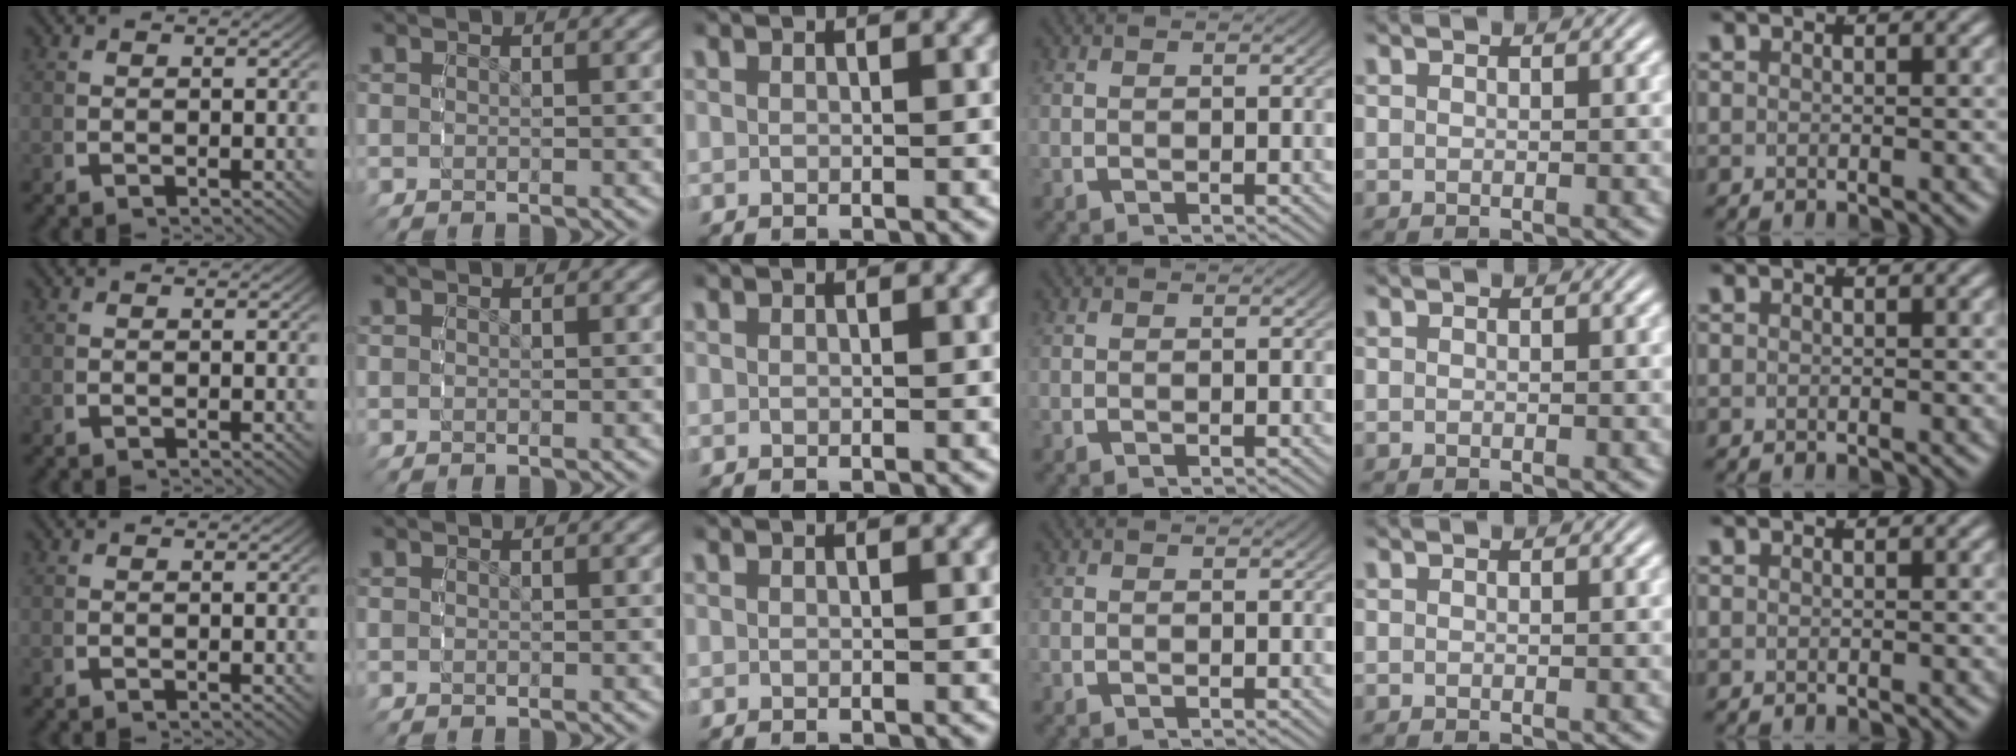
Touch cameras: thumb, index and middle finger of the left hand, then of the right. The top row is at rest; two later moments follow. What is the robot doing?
{"motion": "reach", "object": "pen bag"}